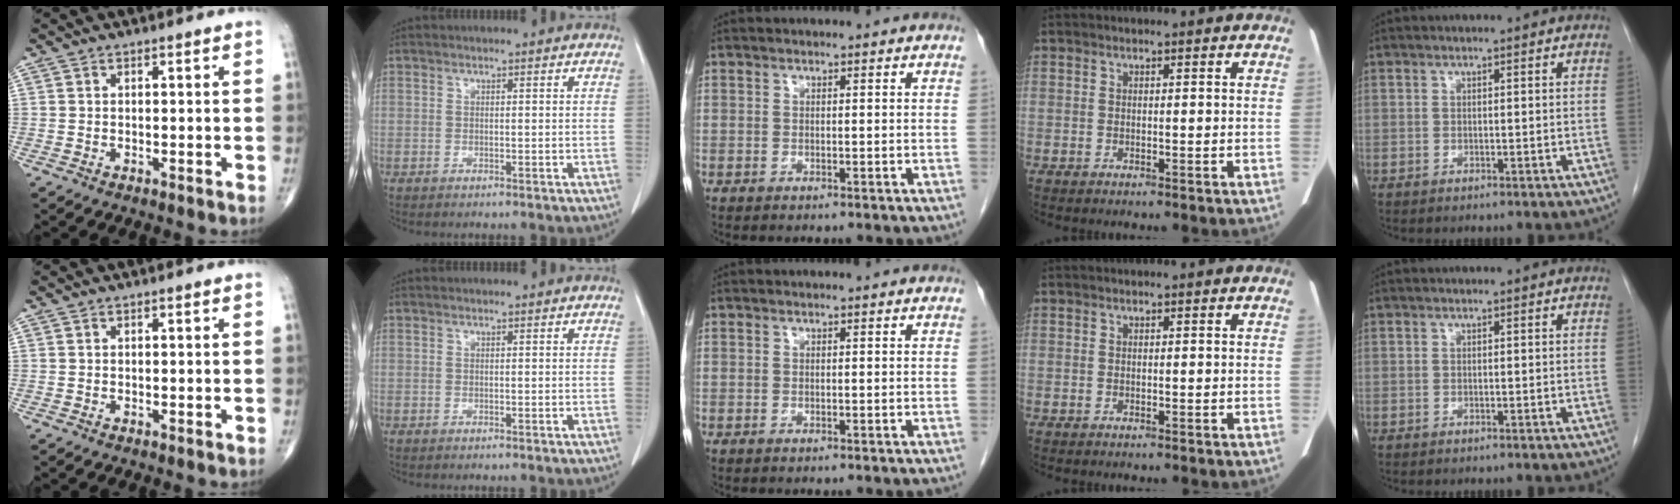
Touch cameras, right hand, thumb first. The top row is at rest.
{}